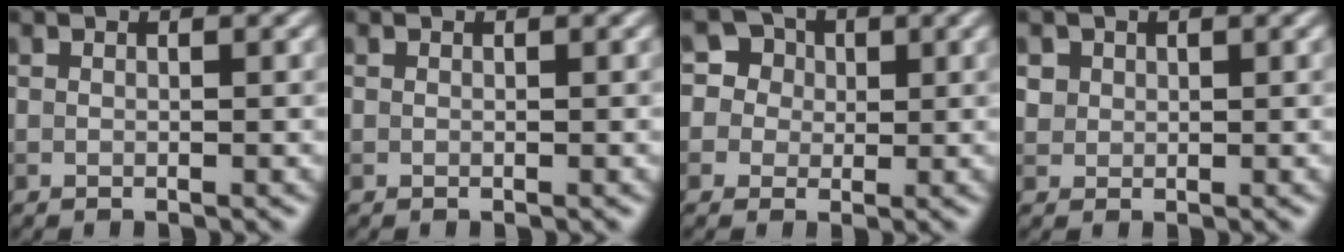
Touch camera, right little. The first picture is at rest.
{"total": 0.0}
{"total": 5.8, "force": [2.0, 5.2, 1.6], "torque": [-0.021, 0.032, 0.012]}
{"total": 1.2, "force": [0.4, 1.1, 0.2], "torque": [-0.001, -0.007, 0.018]}